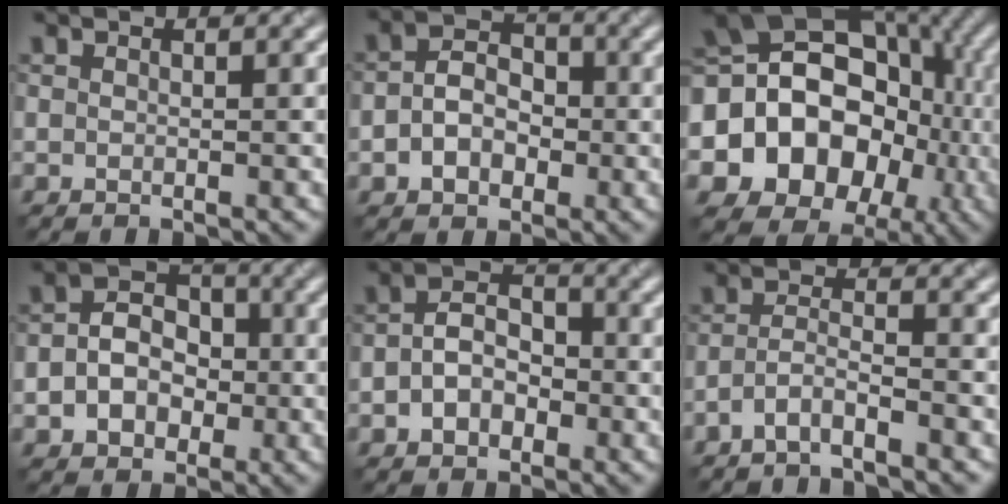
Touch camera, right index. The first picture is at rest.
{"total": 3.5, "force": [-0.5, 2.7, 2.2], "torque": [-0.038, 0.010, -0.017]}
{"total": 17.8, "force": [-0.6, 14.6, 10.2], "torque": [-0.165, 0.006, -0.018]}
{"total": 4.5, "force": [-0.5, 3.6, 2.5], "torque": [-0.038, 0.010, -0.016]}
{"total": 3.4, "force": [-0.6, 2.5, 2.3], "torque": [-0.043, 0.012, -0.019]}
{"total": 2.1, "force": [-1.7, 0.2, 1.2], "torque": [-0.030, 0.008, -0.045]}